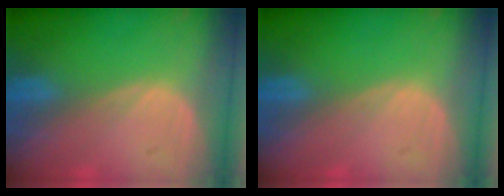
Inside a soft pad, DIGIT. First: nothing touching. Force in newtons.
{"total": 0.0}